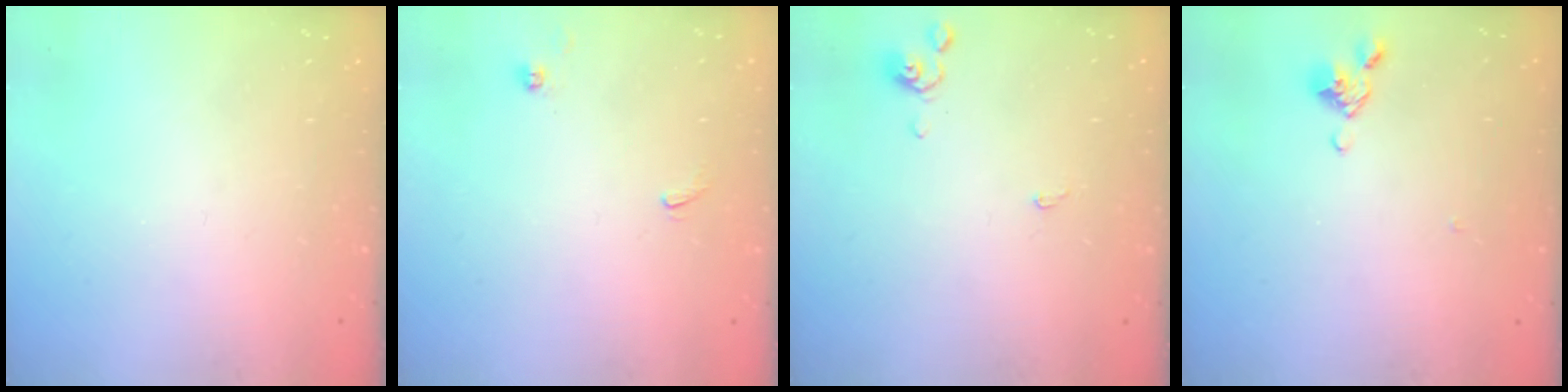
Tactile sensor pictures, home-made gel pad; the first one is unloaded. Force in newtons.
{"total": 0.5, "press": 0.4, "slide": 0.4}
{"total": 0.7, "press": 0.6, "slide": 0.3}
{"total": 6.2, "press": 6.2, "slide": 0.5}